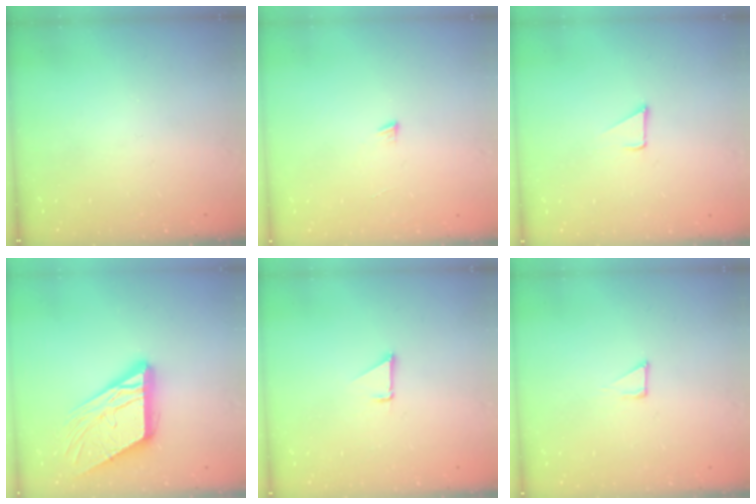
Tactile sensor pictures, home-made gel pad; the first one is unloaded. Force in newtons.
{"total": 3.0, "press": 3.0, "slide": 0.3}
{"total": 2.8, "press": 2.8, "slide": 0.2}
{"total": 15.7, "press": 15.6, "slide": 1.8}
{"total": 1.3, "press": 1.3, "slide": 0.1}
{"total": 4.8, "press": 4.8, "slide": 0.4}